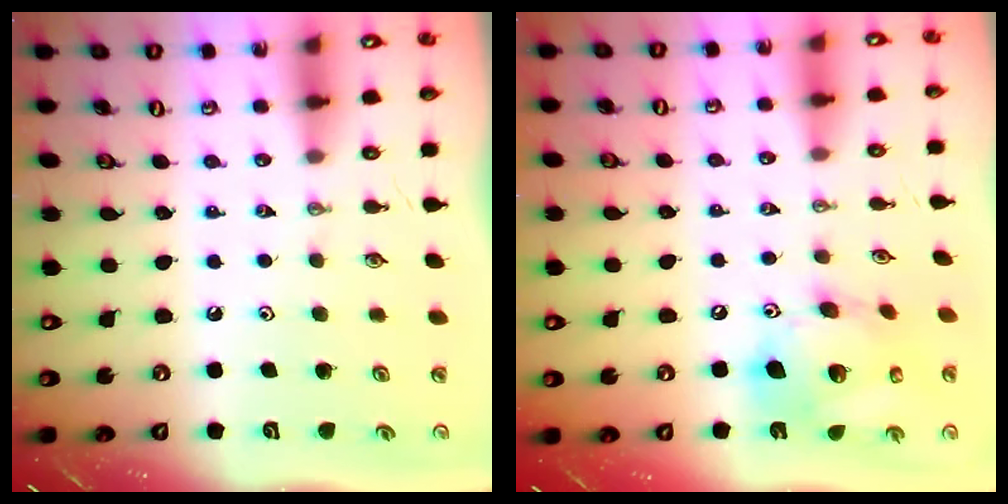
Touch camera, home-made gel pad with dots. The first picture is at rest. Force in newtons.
{"total": 16.5, "press": 16.2, "slide": 3.1}